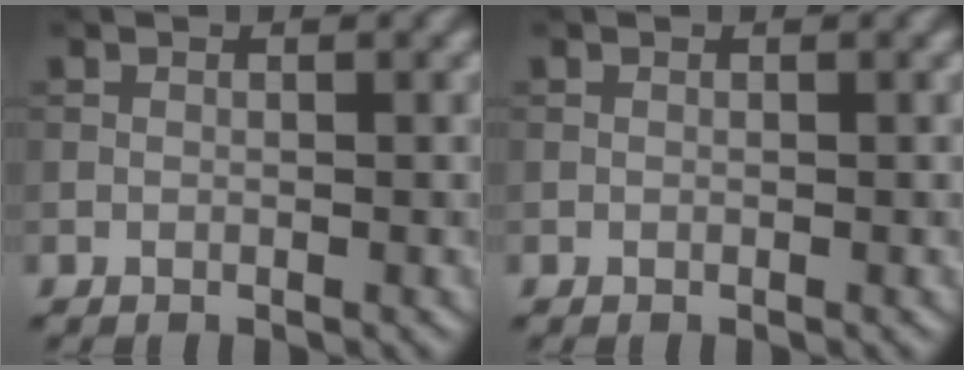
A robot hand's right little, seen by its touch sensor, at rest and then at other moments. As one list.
[{"total": 0.0}]